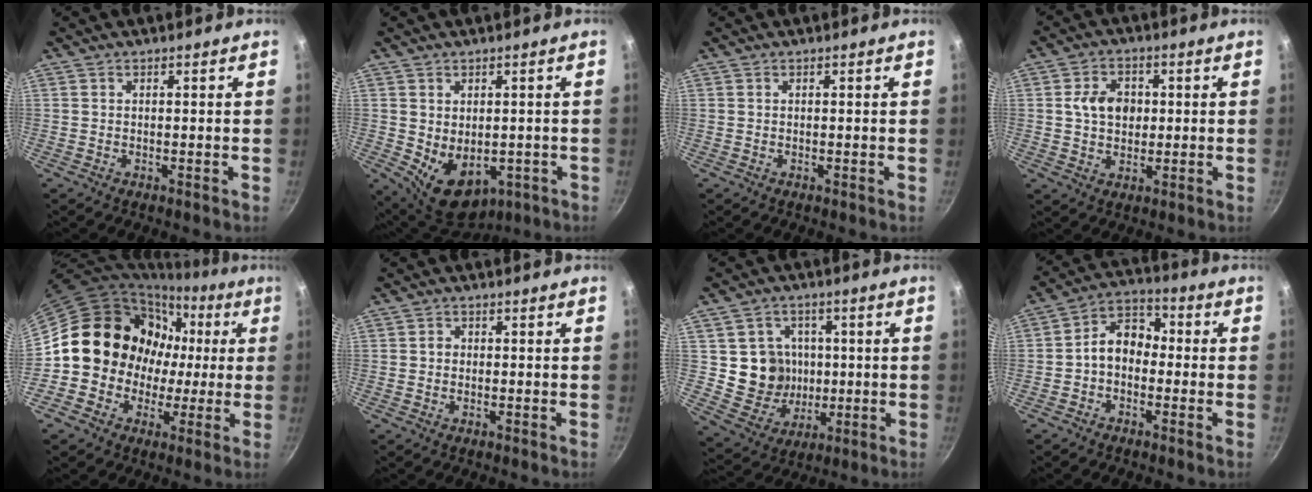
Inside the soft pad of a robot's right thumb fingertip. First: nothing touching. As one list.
[{"total": 10.2, "force": [-1.5, 7.2, 7.1], "torque": [-0.086, -0.012, 0.003]}, {"total": 0.0}, {"total": 7.3, "force": [0.8, 5.6, 4.6], "torque": [-0.058, 0.003, 0.007]}, {"total": 14.9, "force": [0.0, 13.9, 5.2], "torque": [-0.027, 0.034, -0.008]}, {"total": 1.5, "force": [-0.1, 1.4, 0.7], "torque": [-0.009, 0.003, -0.005]}, {"total": 11.0, "force": [0.4, 10.4, 3.7], "torque": [-0.025, -0.002, 0.016]}, {"total": 8.0, "force": [-1.3, 5.9, 5.2], "torque": [-0.056, 0.038, -0.042]}]